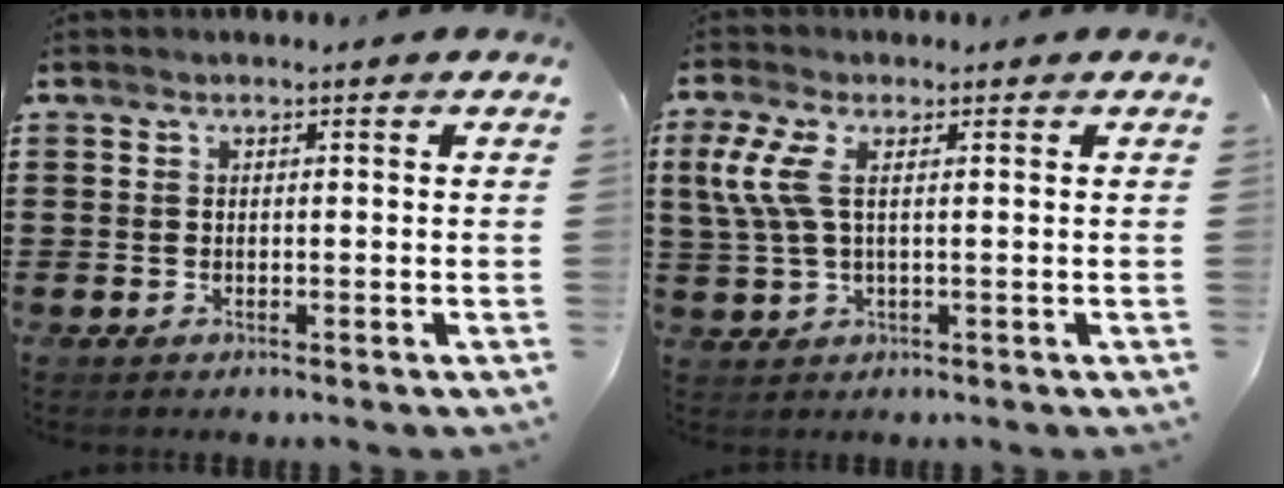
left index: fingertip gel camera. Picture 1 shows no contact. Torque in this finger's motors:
{"motor_torque": [1.29, -0.35, 0.28, 0.18]}